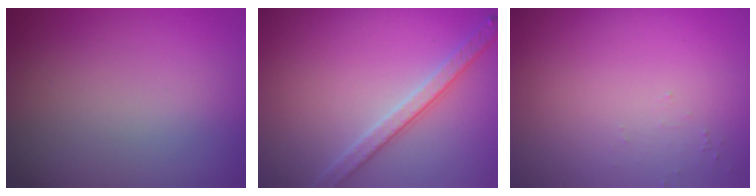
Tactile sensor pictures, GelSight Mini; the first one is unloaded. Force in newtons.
{"total": 3.0, "press": 2.9, "slide": 0.7}
{"total": 0.6, "press": 0.6, "slide": 0.2}